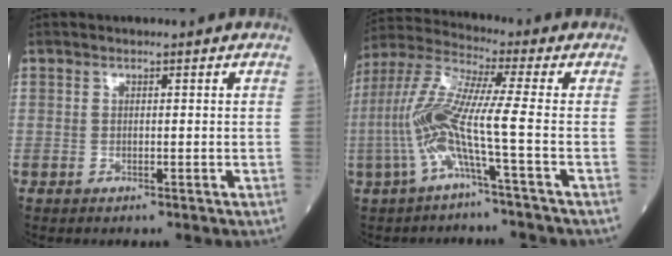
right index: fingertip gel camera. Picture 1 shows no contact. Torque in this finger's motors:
{"motor_torque": [1.56, -0.58, 0.68, 0.21]}